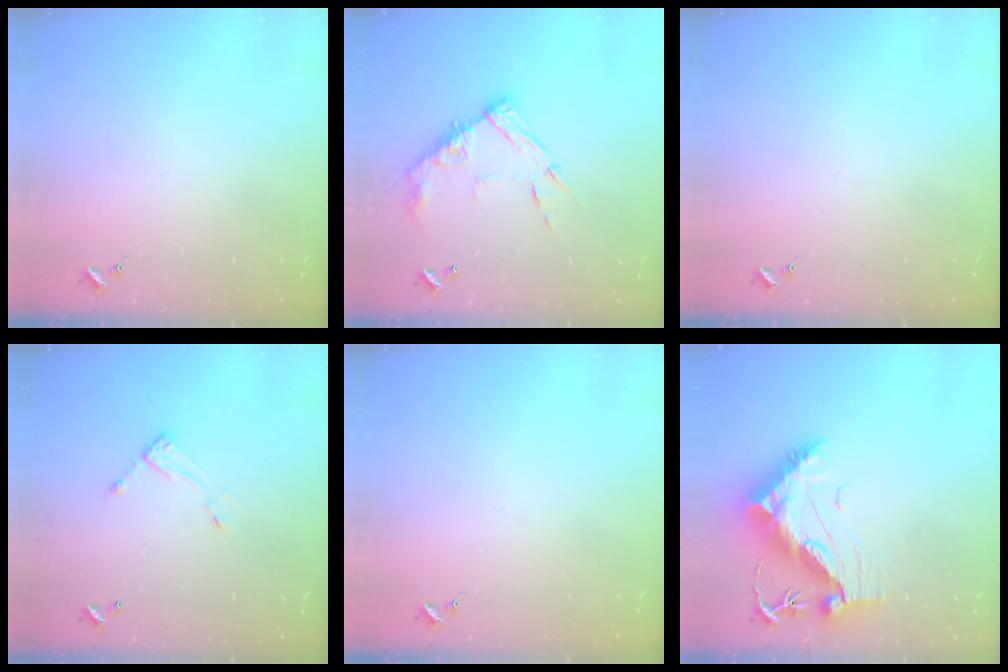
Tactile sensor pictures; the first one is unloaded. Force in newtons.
{"total": 14.5, "press": 14.4, "slide": 1.3}
{"total": 0.0}
{"total": 7.2, "press": 7.2, "slide": 0.3}
{"total": 0.0}
{"total": 14.8, "press": 14.7, "slide": 1.3}